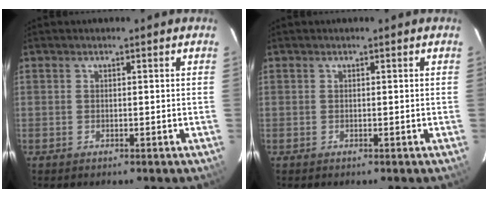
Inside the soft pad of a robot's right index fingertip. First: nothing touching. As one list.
[{"total": 0.0}]